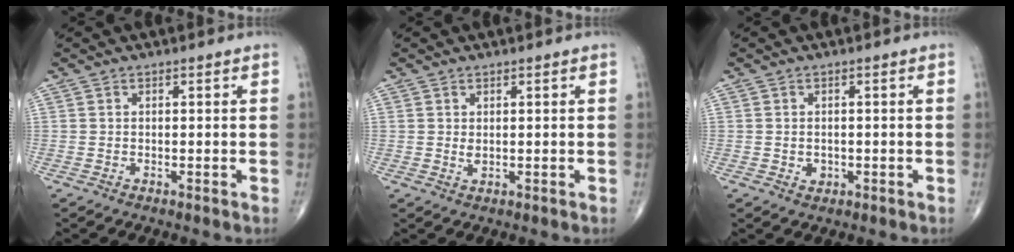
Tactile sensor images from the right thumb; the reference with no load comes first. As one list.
[{"total": 1.1, "force": [0.3, 0.6, 0.9], "torque": [-0.017, -0.004, 0.010]}, {"total": 1.6, "force": [-0.3, 1.4, 0.8], "torque": [-0.003, 0.003, 0.001]}]